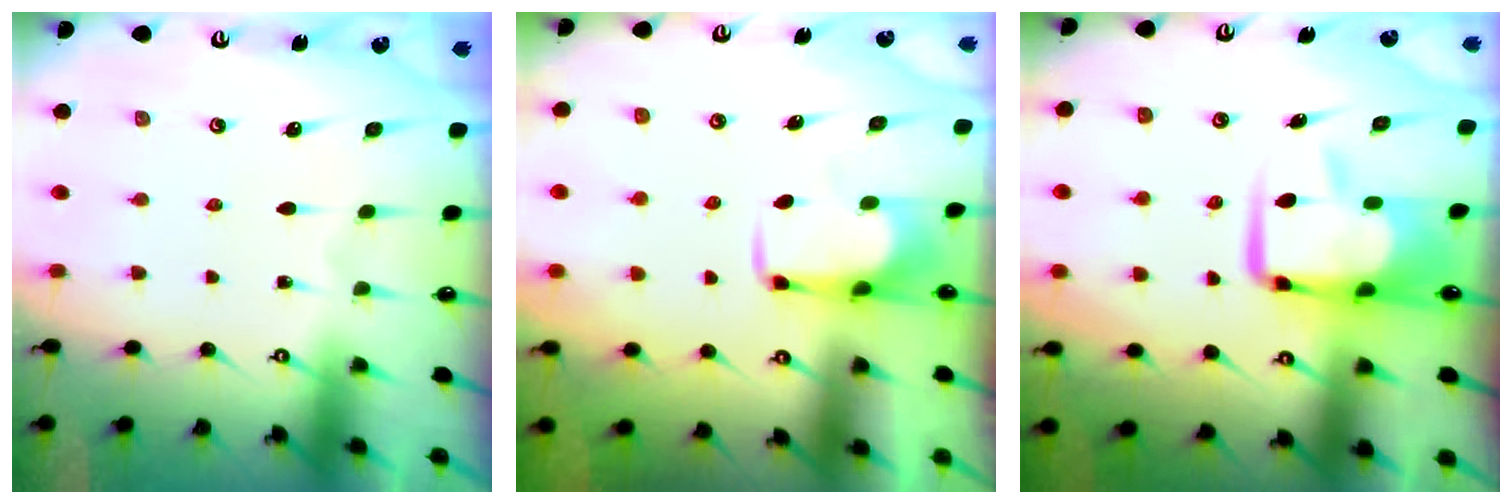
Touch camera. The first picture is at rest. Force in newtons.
{"total": 2.1, "press": 2.1, "slide": 0.4}
{"total": 8.5, "press": 8.4, "slide": 1.3}